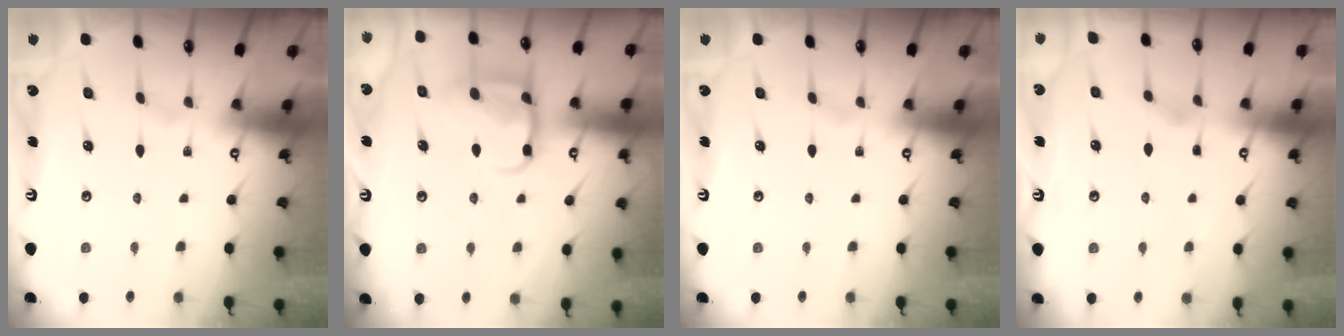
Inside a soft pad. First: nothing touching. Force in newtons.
{"total": 12.6, "press": 12.5, "slide": 1.3}
{"total": 0.0}
{"total": 2.2, "press": 2.2, "slide": 0.3}